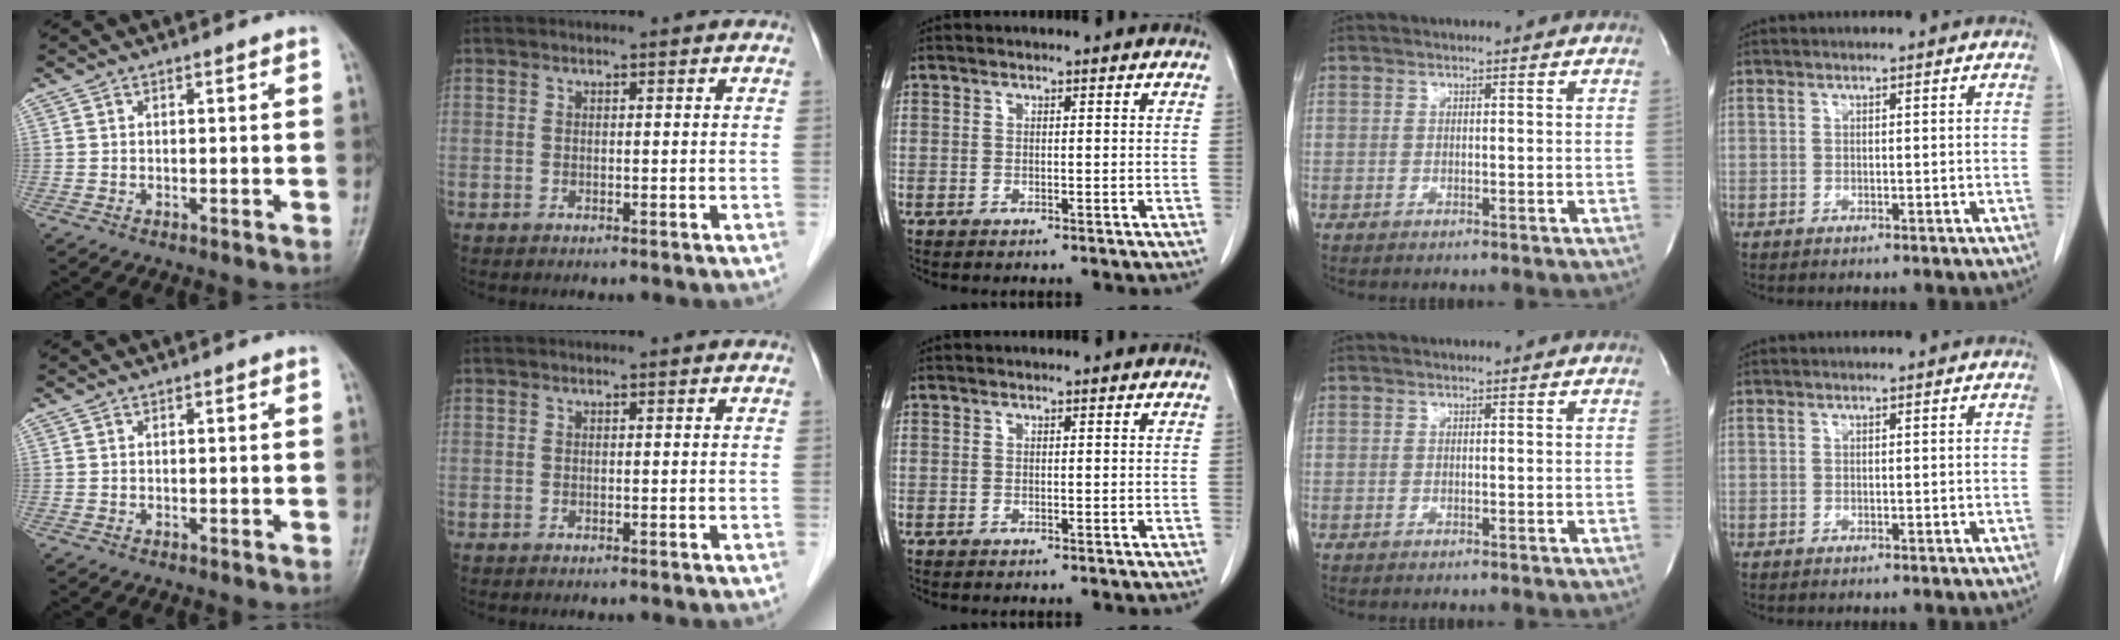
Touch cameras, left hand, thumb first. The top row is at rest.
{}